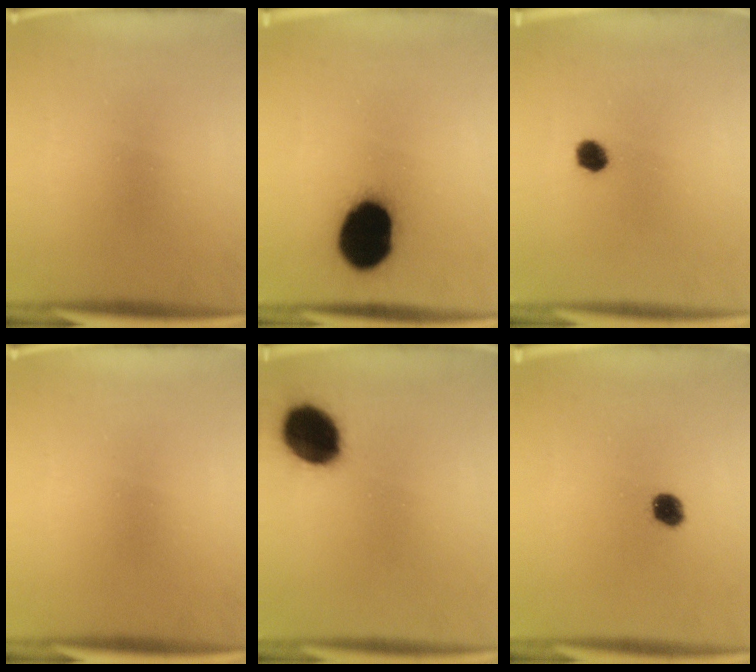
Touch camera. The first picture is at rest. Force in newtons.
{"total": 20.1}
{"total": 3.3}
{"total": 0.0}
{"total": 13.9}
{"total": 4.0}